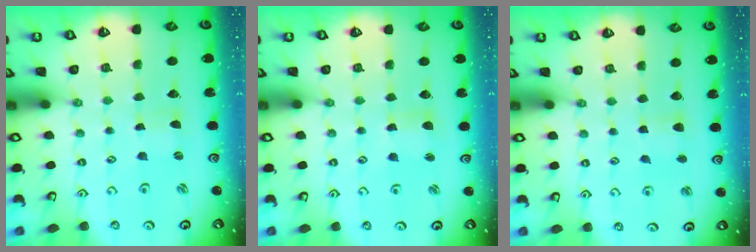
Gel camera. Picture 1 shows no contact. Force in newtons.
{"total": 2.8, "press": 2.8, "slide": 0.3}
{"total": 3.5, "press": 3.5, "slide": 0.4}